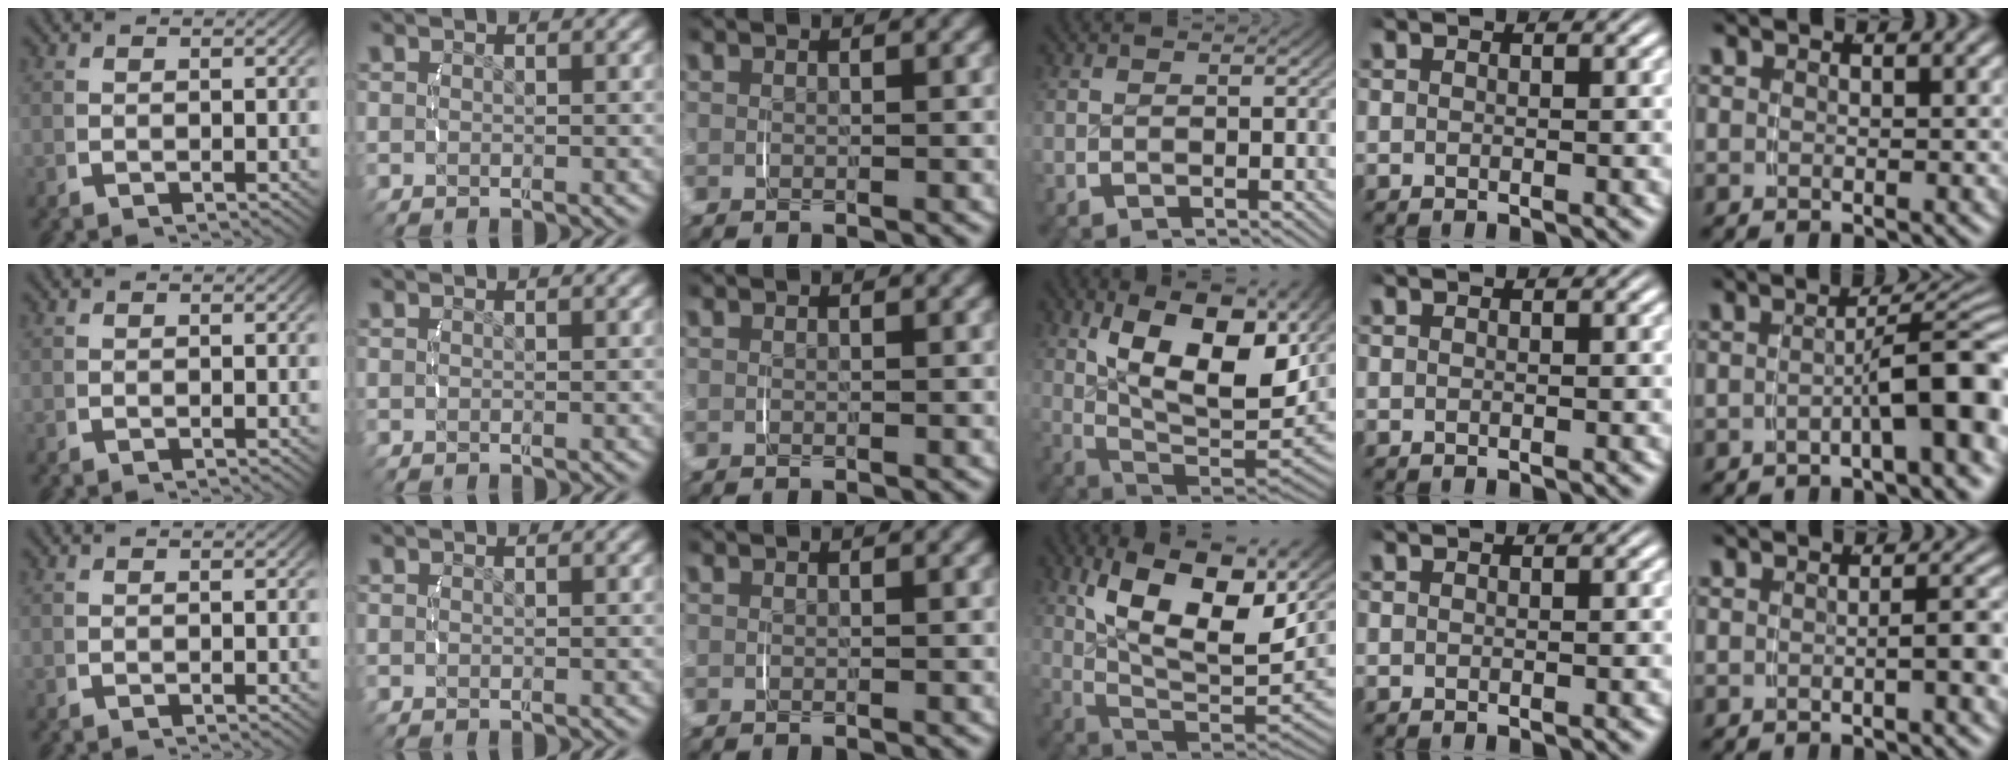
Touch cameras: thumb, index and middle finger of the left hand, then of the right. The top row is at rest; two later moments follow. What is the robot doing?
{"motion": "lift_and_place", "object": "phone"}